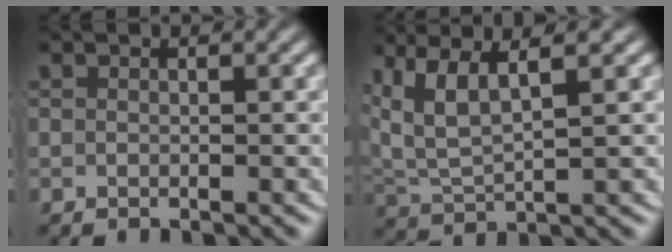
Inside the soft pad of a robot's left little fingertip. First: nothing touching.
{"total": 7.0, "force": [2.8, 4.7, 4.4], "torque": [-0.111, -0.004, 0.051]}